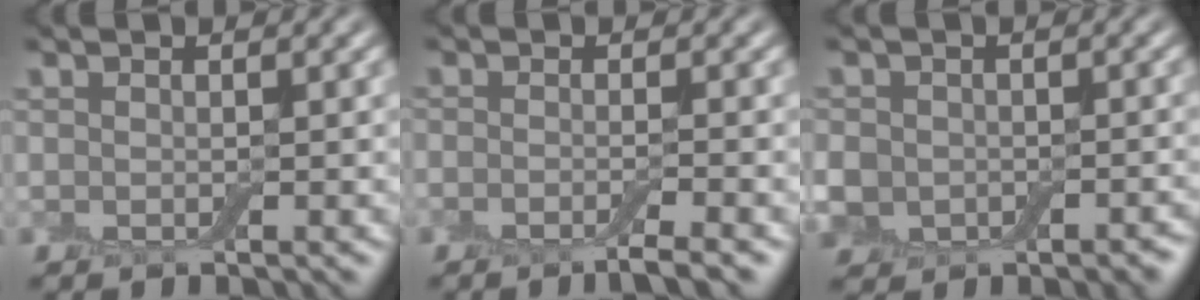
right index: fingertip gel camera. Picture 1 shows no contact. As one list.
[{"total": 2.5, "force": [-1.6, 0.4, 1.9], "torque": [-0.026, -0.004, -0.037]}, {"total": 5.4, "force": [-1.8, 4.5, 2.3], "torque": [-0.037, -0.009, -0.037]}]